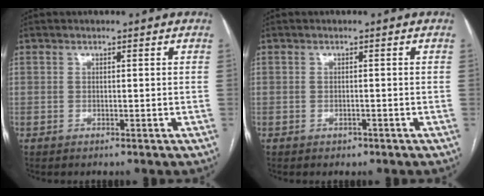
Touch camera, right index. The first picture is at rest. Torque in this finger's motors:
{"motor_torque": [0.34, -0.24, 0.03, 0.01]}